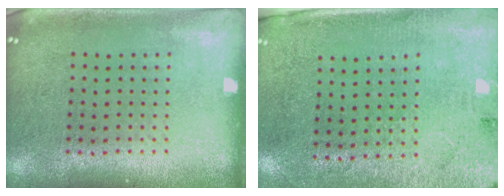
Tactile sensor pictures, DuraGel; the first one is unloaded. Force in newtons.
{"total": 2.7, "press": 2.3, "slide": 1.4}